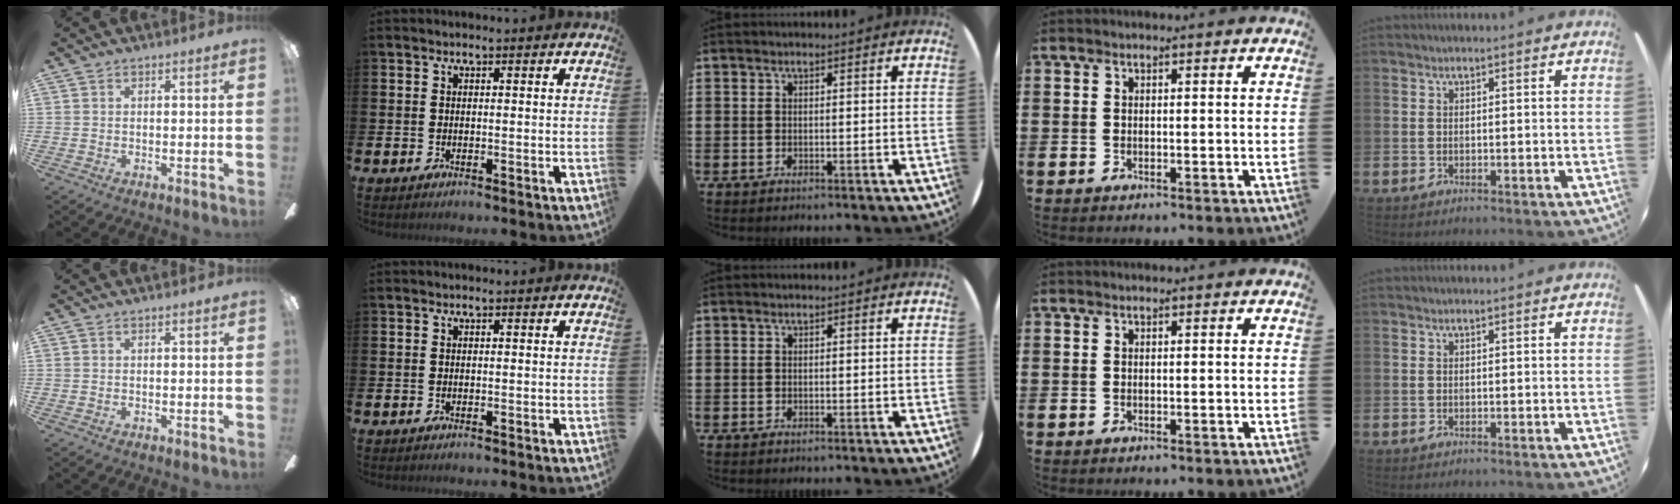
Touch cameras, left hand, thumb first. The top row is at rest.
{}